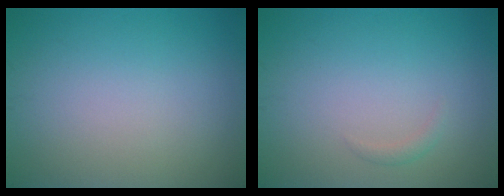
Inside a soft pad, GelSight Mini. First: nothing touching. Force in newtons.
{"total": 0.7, "press": 0.7, "slide": 0.1}